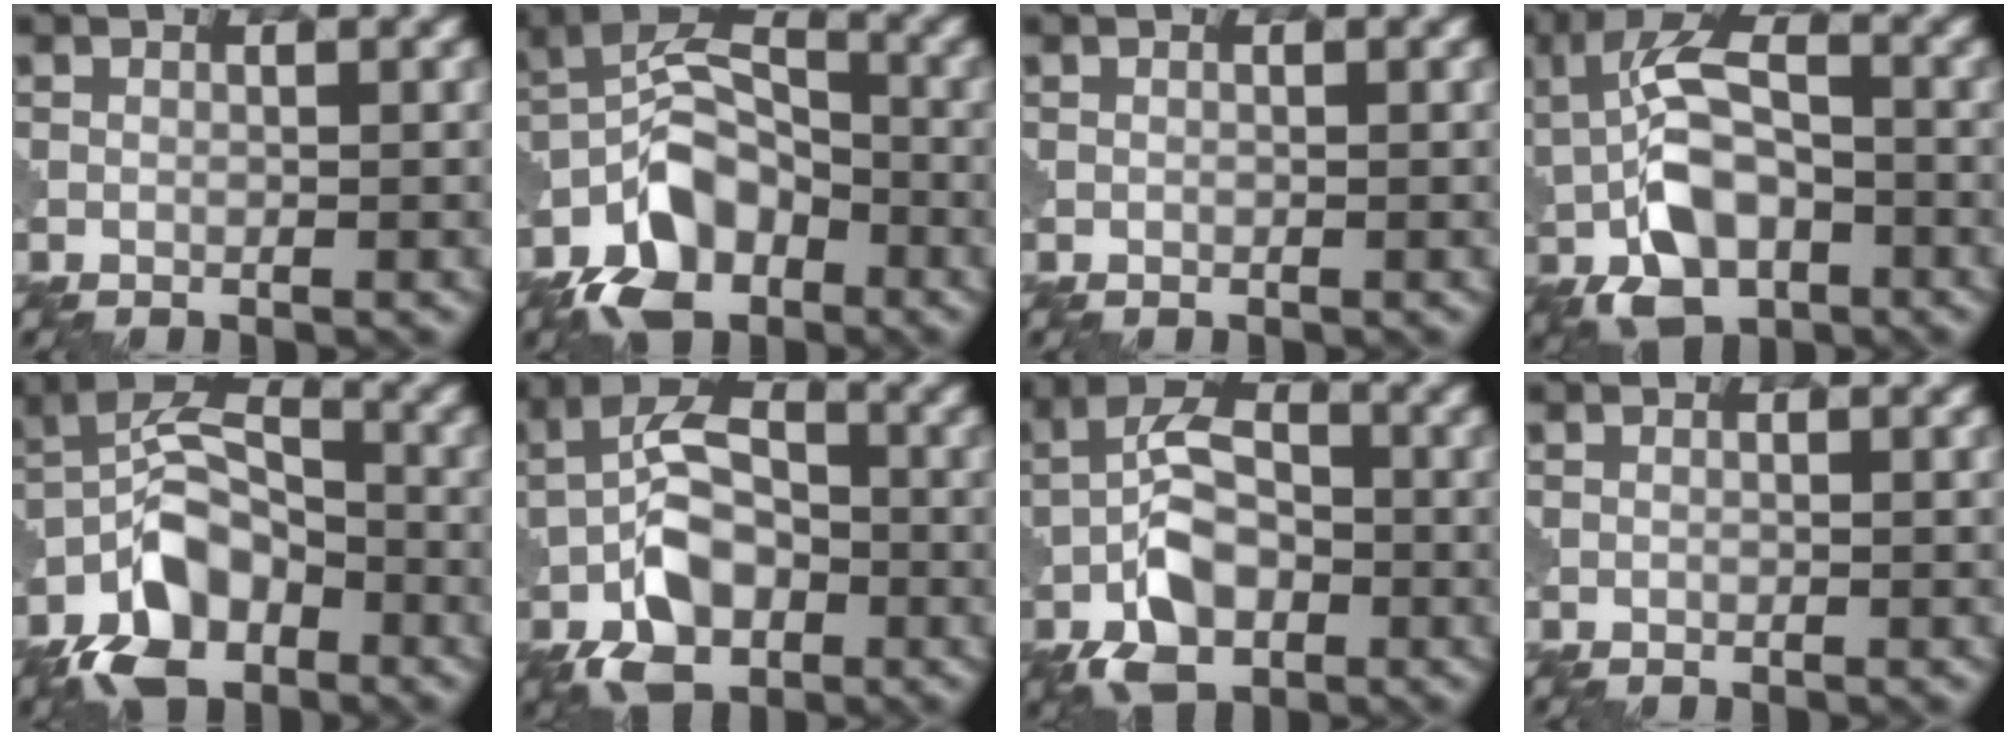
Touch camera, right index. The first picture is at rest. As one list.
[{"total": 8.3, "force": [-5.0, 4.7, 4.7], "torque": [-0.086, 0.005, -0.108]}, {"total": 0.0}, {"total": 8.5, "force": [-1.4, 4.7, 6.9], "torque": [-0.136, 0.009, -0.036]}, {"total": 8.3, "force": [-4.8, 4.5, 5.1], "torque": [-0.096, 0.007, -0.103]}, {"total": 8.2, "force": [-3.0, 4.8, 5.9], "torque": [-0.111, 0.007, -0.067]}, {"total": 7.4, "force": [-2.8, 4.1, 5.5], "torque": [-0.104, 0.008, -0.064]}, {"total": 0.0}]